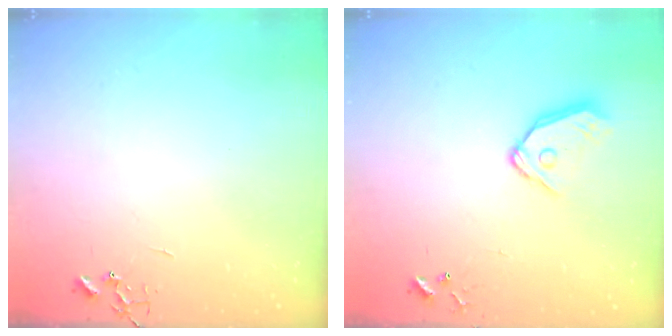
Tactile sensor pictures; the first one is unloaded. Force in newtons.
{"total": 11.5, "press": 11.4, "slide": 1.7}